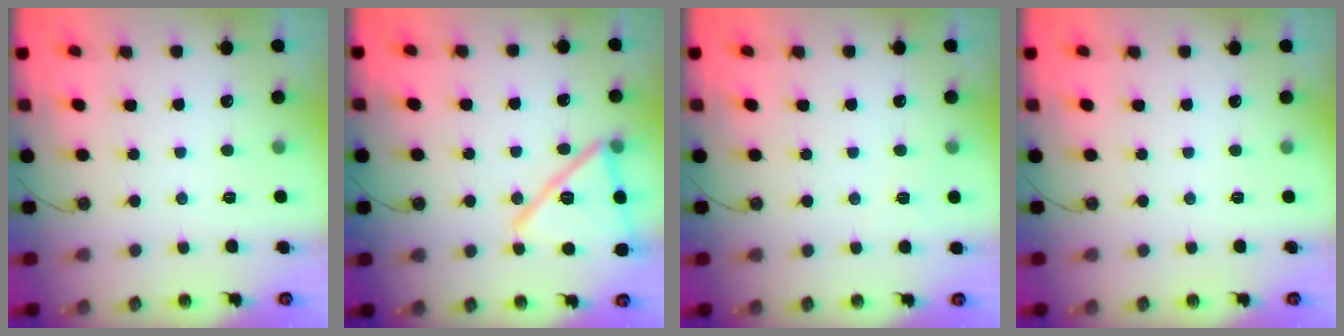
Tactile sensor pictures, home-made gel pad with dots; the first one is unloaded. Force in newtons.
{"total": 18.8, "press": 15.6, "slide": 10.5}
{"total": 2.7, "press": 1.7, "slide": 2.1}
{"total": 0.0}